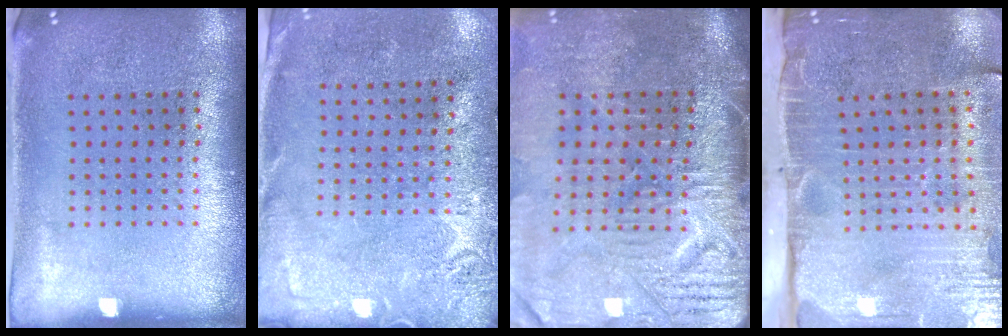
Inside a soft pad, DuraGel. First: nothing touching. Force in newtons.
{"total": 2.6, "press": 2.2, "slide": 1.4}
{"total": 4.8, "press": 4.1, "slide": 2.6}
{"total": 4.7, "press": 3.8, "slide": 2.7}